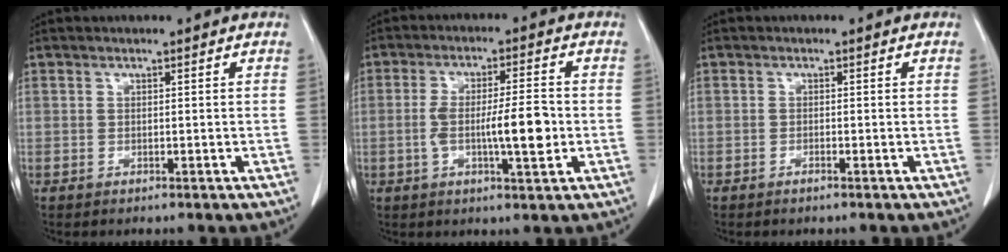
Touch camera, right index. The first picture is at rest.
{"total": 8.3, "force": [-1.3, 1.2, 8.1], "torque": [-0.142, 0.003, -0.022]}
{"total": 0.7, "force": [-0.6, 0.0, 0.4], "torque": [-0.012, -0.001, -0.010]}